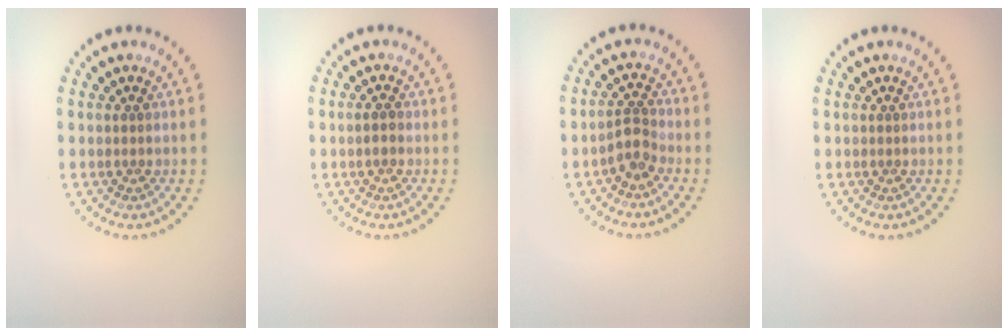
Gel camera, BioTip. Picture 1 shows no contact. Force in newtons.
{"total": 1.1, "press": 1.1, "slide": 0.2}
{"total": 2.0, "press": 1.7, "slide": 1.1}
{"total": 0.0}